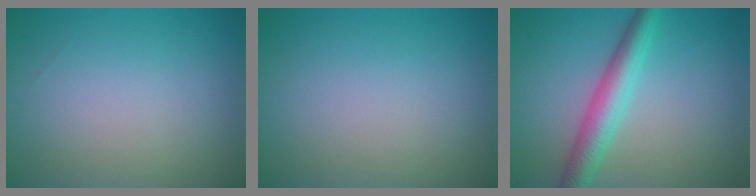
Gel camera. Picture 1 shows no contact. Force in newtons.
{"total": 0.0}
{"total": 4.3, "press": 4.3, "slide": 0.2}